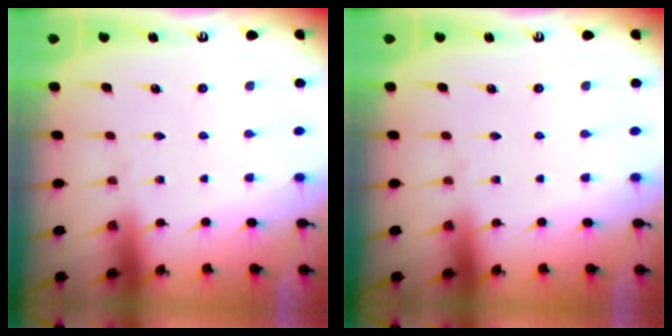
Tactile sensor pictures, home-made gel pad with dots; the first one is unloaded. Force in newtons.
{"total": 0.0}